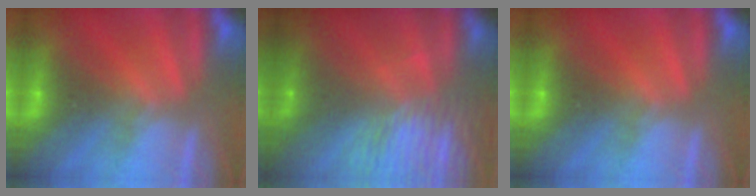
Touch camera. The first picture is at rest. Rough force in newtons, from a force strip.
{"total": 6.4}
{"total": 0.0}